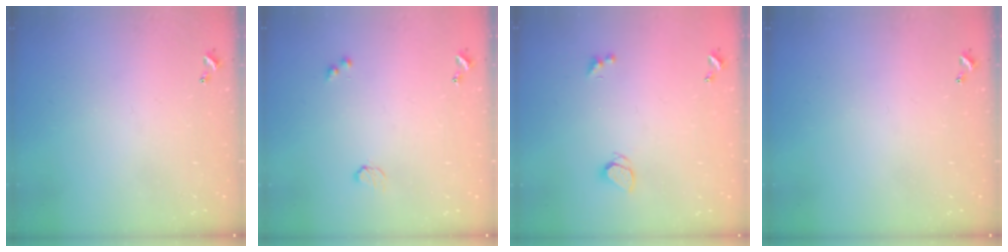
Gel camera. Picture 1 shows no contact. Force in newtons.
{"total": 2.9, "press": 2.9, "slide": 0.5}
{"total": 1.9, "press": 1.8, "slide": 0.4}
{"total": 0.0}